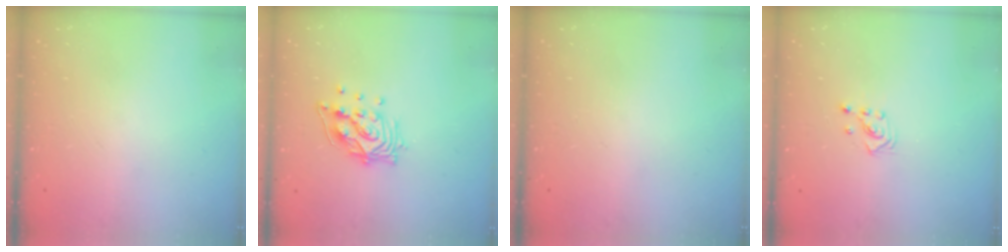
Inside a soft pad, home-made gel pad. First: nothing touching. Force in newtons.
{"total": 12.0, "press": 12.0, "slide": 1.1}
{"total": 0.0}
{"total": 2.8, "press": 2.8, "slide": 0.3}